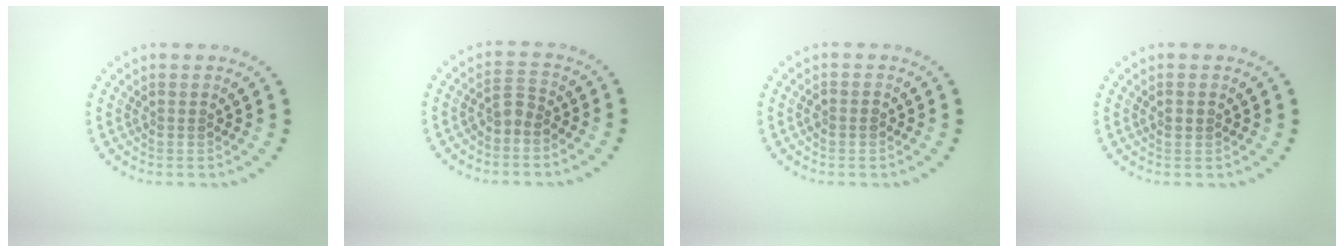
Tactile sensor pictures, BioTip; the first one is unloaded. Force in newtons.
{"total": 1.8, "press": 1.4, "slide": 1.1}
{"total": 1.0, "press": 0.9, "slide": 0.3}
{"total": 1.1, "press": 1.1, "slide": 0.1}